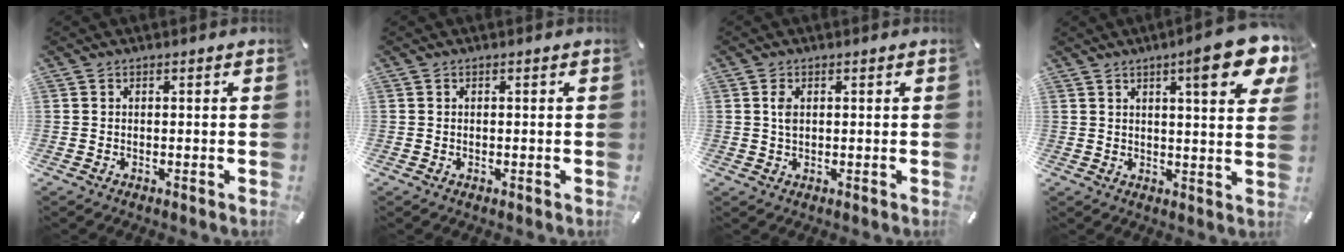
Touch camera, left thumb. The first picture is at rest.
{"total": 0.0}
{"total": 2.3, "force": [0.6, 1.2, 1.8], "torque": [-0.040, 0.006, 0.009]}
{"total": 12.8, "force": [6.8, 2.8, 10.5], "torque": [-0.137, -0.034, 0.101]}